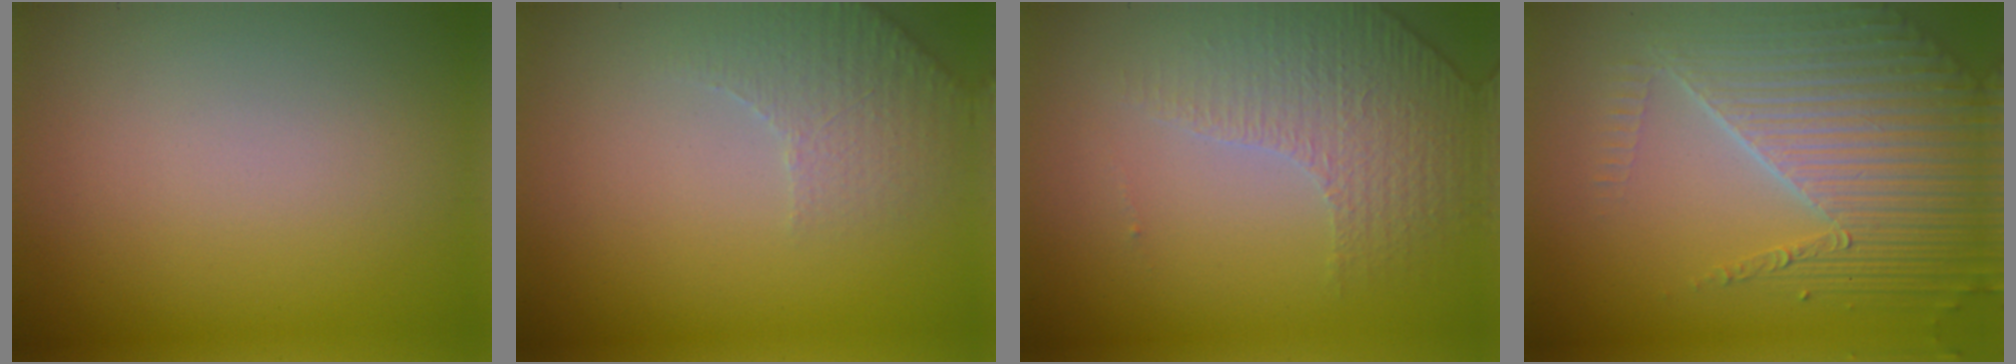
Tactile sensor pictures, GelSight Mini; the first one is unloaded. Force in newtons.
{"total": 2.8, "press": 2.7, "slide": 0.8}
{"total": 4.4, "press": 3.0, "slide": 3.3}
{"total": 7.9, "press": 5.5, "slide": 5.7}